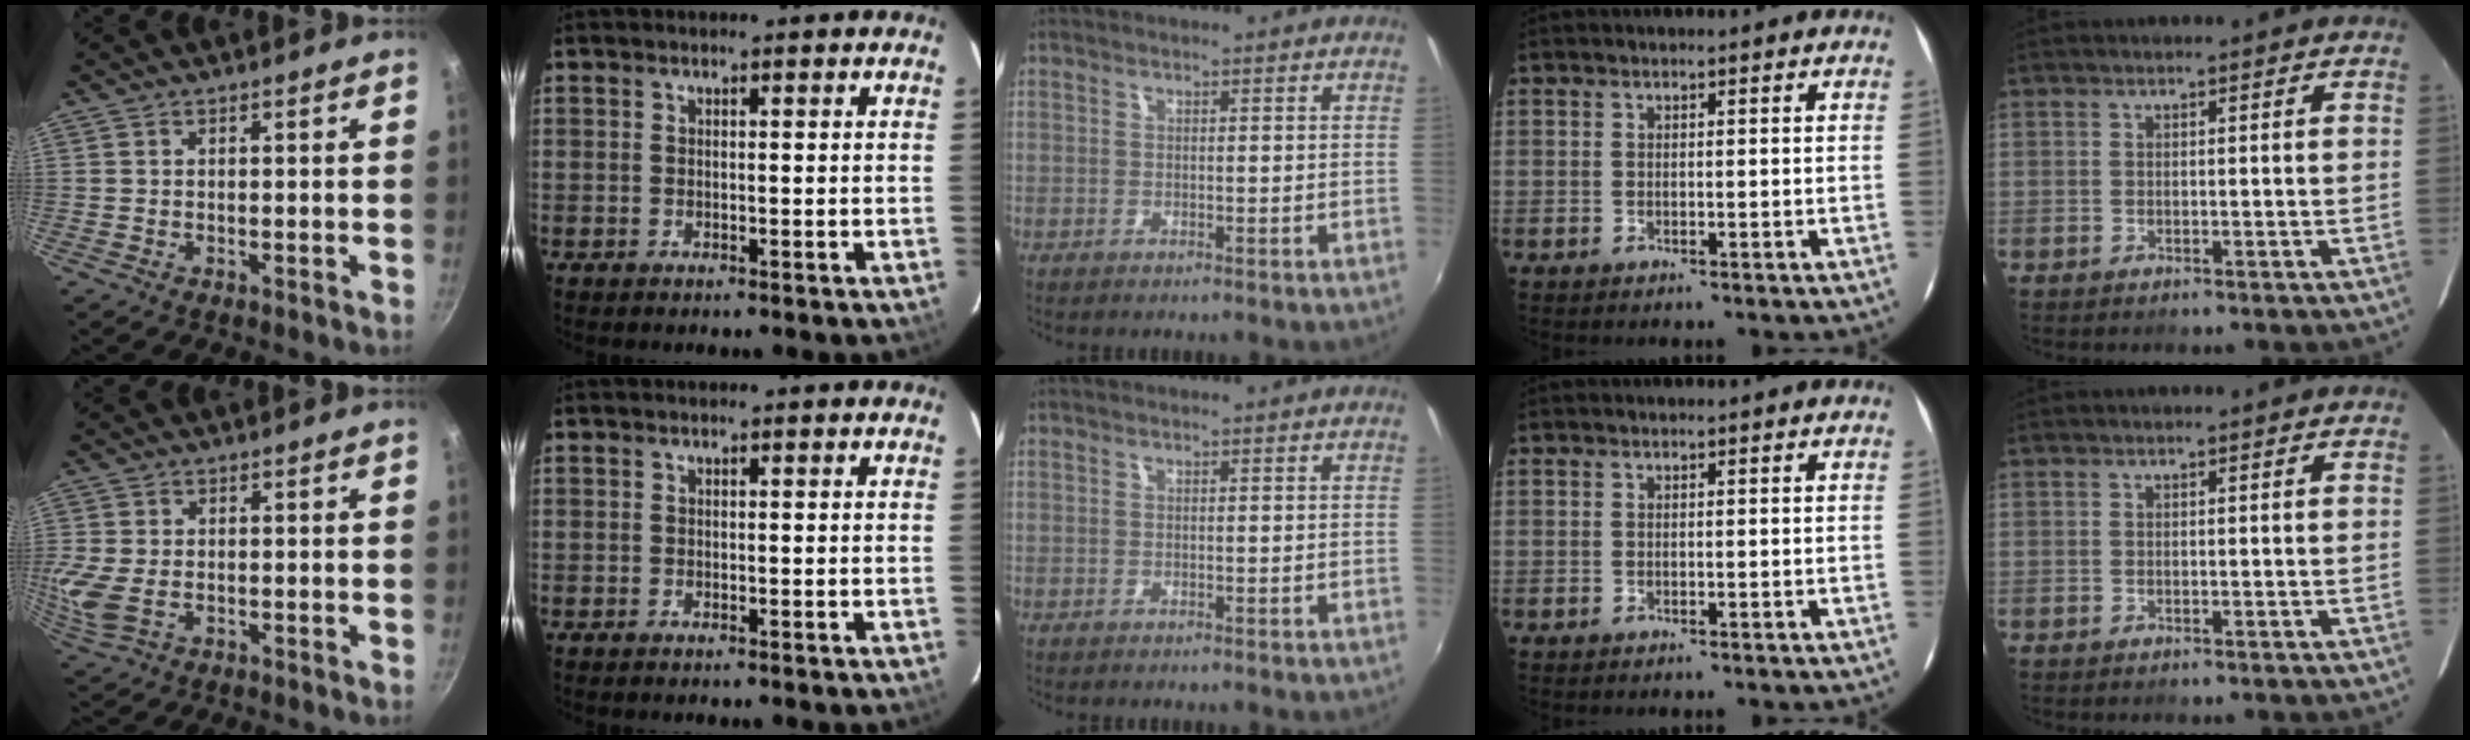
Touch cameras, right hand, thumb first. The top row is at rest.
{"thumb": {"total": 6.9, "force": [-1.1, 4.4, 5.2], "torque": [-0.118, -0.010, -0.020]}}